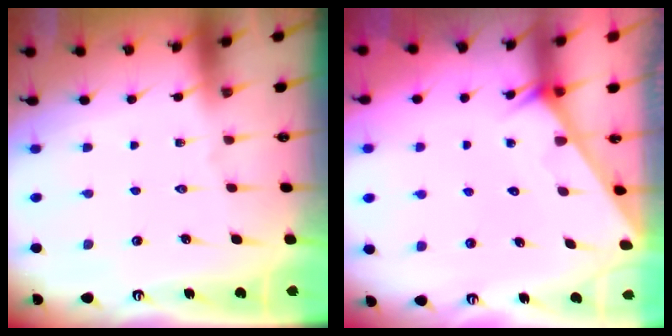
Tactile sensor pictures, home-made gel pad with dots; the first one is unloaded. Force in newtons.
{"total": 1.8, "press": 1.8, "slide": 0.1}